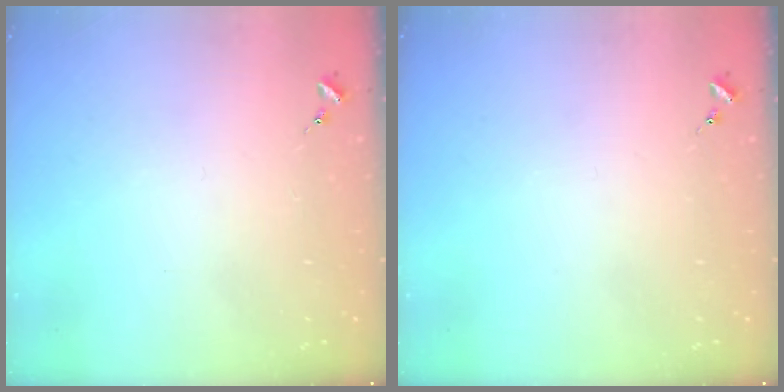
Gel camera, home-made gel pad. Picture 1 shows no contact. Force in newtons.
{"total": 0.0}